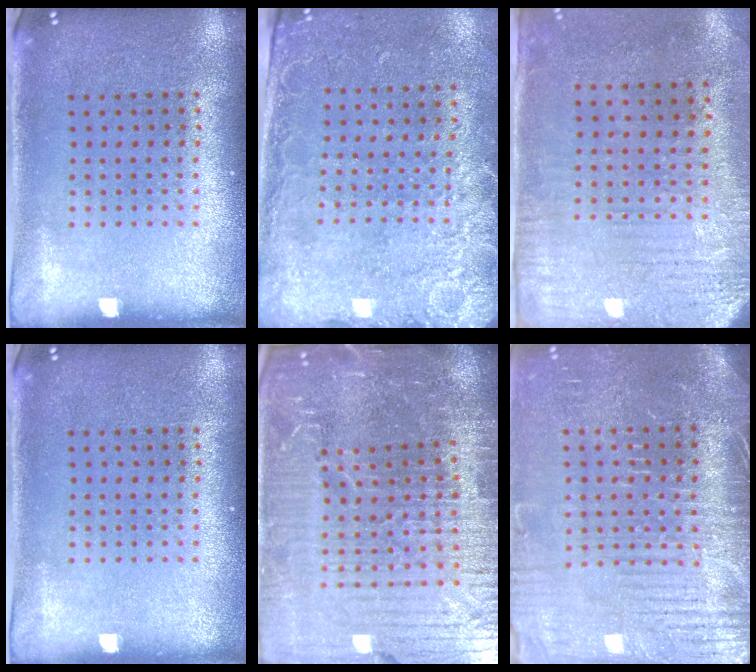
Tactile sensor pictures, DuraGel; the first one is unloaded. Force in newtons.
{"total": 2.6, "press": 2.1, "slide": 1.5}
{"total": 3.1, "press": 2.5, "slide": 1.8}
{"total": 0.0}
{"total": 7.1, "press": 6.1, "slide": 3.6}
{"total": 4.1, "press": 3.9, "slide": 1.4}